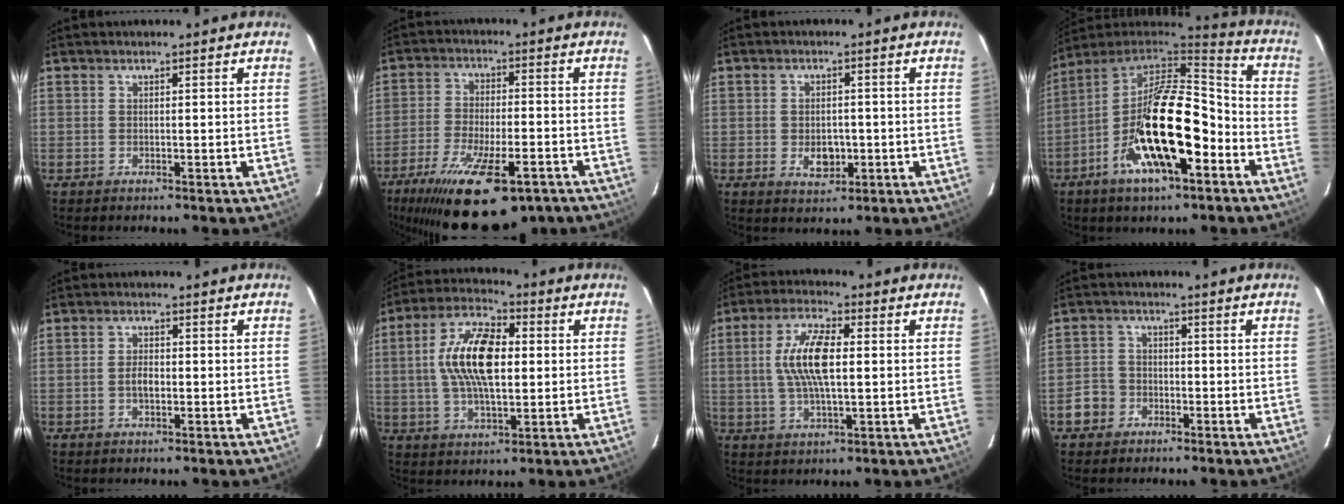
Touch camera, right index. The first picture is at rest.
{"total": 21.9, "force": [-14.4, 7.8, 14.5], "torque": [-0.278, -0.049, -0.221]}
{"total": 5.0, "force": [-1.2, 3.5, 3.4], "torque": [-0.059, -0.004, -0.013]}
{"total": 22.4, "force": [-8.3, 8.1, 19.1], "torque": [-0.356, -0.014, -0.157]}
{"total": 2.5, "force": [-0.5, 1.3, 2.0], "torque": [-0.040, 0.004, -0.009]}
{"total": 14.3, "force": [1.3, 6.4, 12.7], "torque": [-0.247, 0.017, 0.019]}
{"total": 10.4, "force": [1.0, 3.5, 9.7], "torque": [-0.194, 0.011, 0.018]}
{"total": 4.7, "force": [-2.3, 4.0, 0.6], "torque": [-0.013, 0.018, -0.042]}